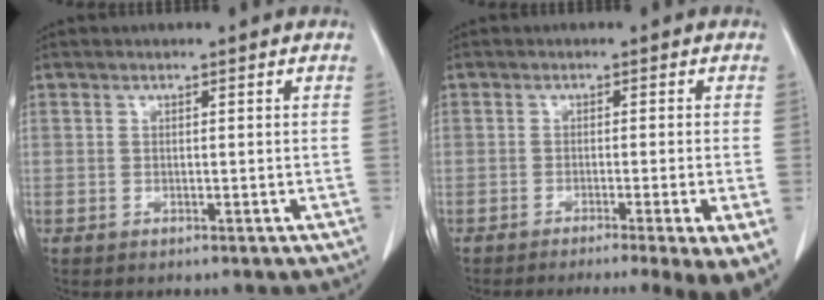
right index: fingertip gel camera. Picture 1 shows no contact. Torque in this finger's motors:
{"motor_torque": [2.14, 0.00, 0.77, 0.15]}